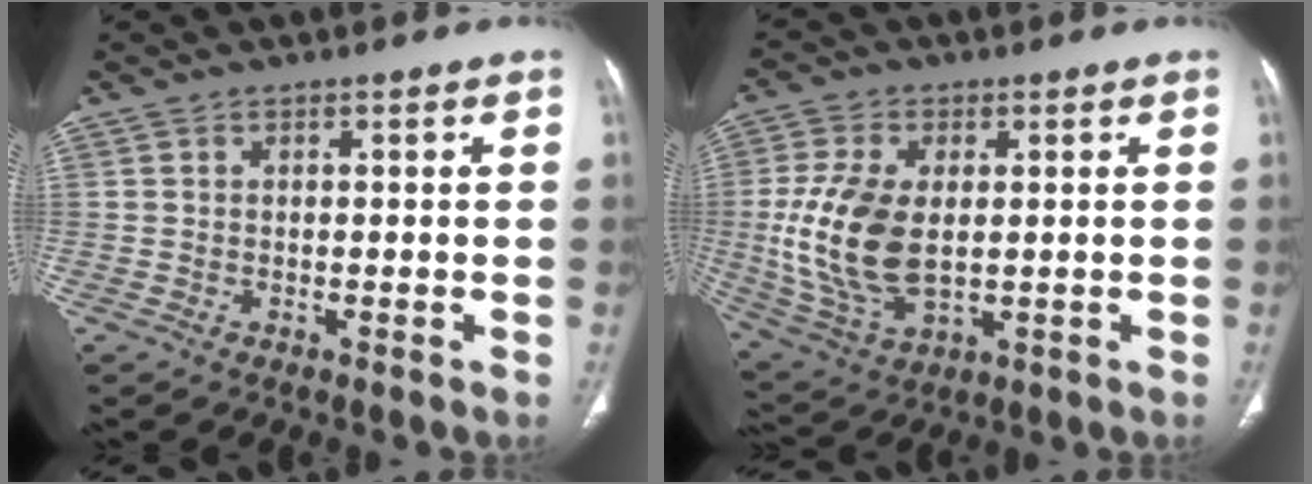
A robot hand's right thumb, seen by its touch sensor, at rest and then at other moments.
{"total": 14.7, "force": [0.4, 8.4, 12.0], "torque": [-0.248, -0.008, 0.020]}